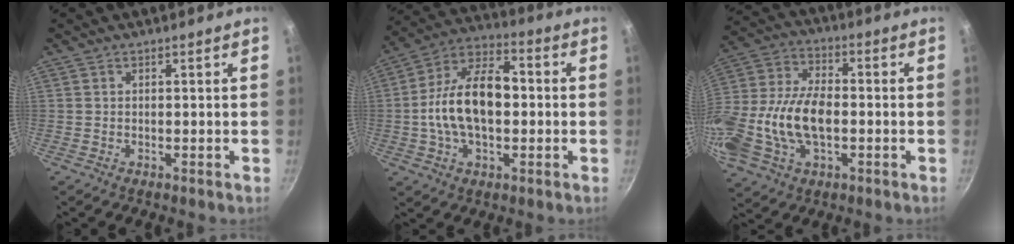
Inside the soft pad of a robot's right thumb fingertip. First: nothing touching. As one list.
[{"total": 16.7, "force": [-0.7, 9.7, 13.6], "torque": [-0.217, 0.036, -0.027]}, {"total": 19.1, "force": [-2.7, 11.5, 15.0], "torque": [-0.300, 0.032, -0.054]}]